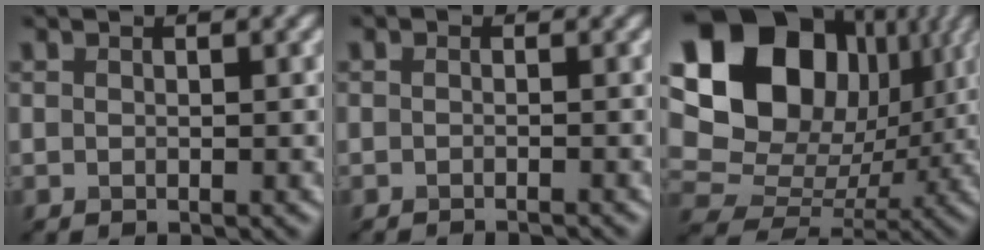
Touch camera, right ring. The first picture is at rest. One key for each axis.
{"total": 1.5, "fx": -1.0, "fy": 0.7, "fz": 0.7, "tx": 0.013, "ty": 0.008, "tz": -0.022}
{"total": 18.3, "fx": 6.5, "fy": 14.0, "fz": 9.9, "tx": -0.211, "ty": 0.065, "tz": 0.143}